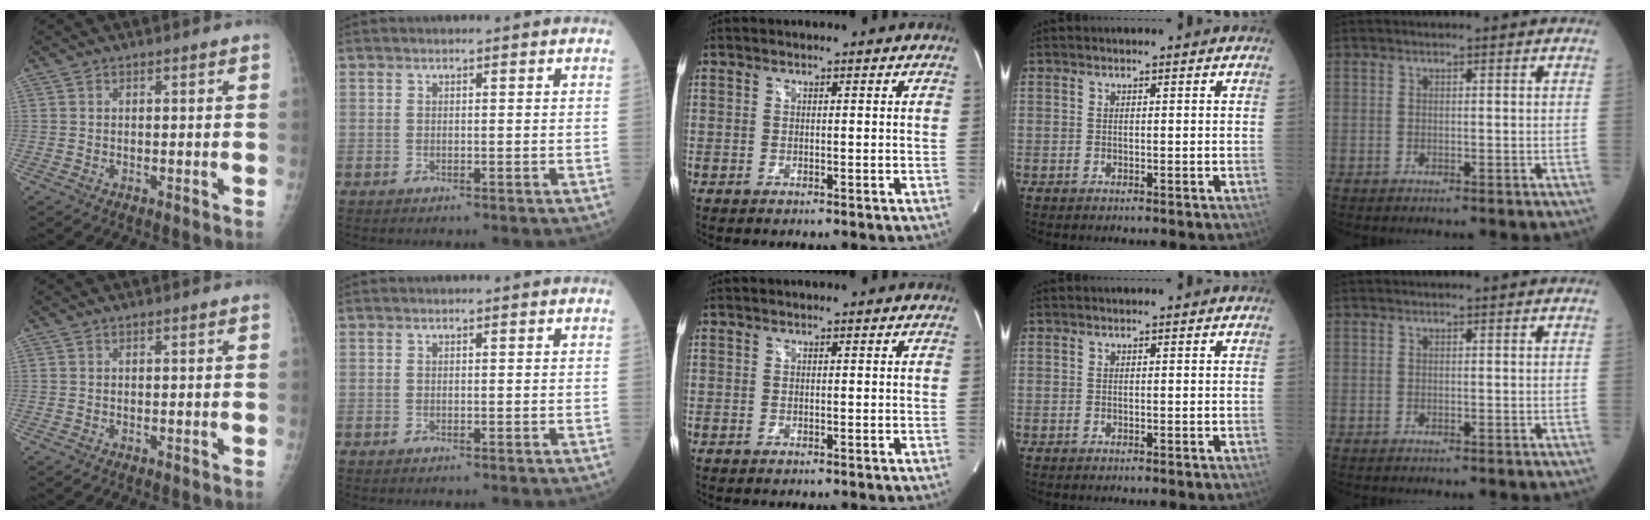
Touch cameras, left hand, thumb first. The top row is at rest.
{}